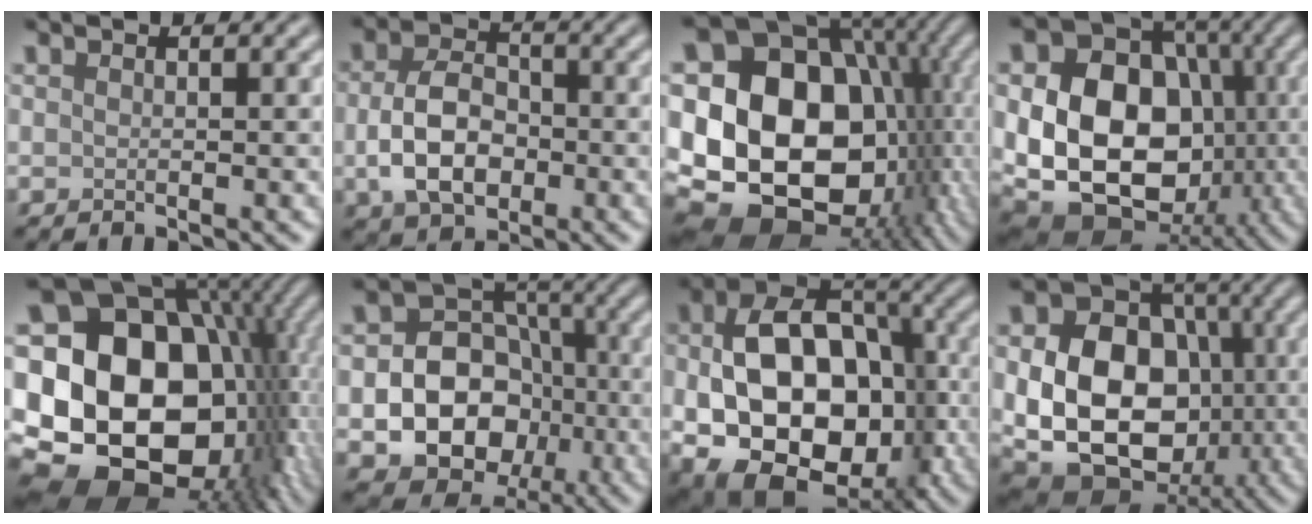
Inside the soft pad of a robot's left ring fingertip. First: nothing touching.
{"total": 6.1, "force": [-1.1, 4.1, 4.5], "torque": [-0.093, -0.003, -0.023]}
{"total": 20.5, "force": [-1.3, 15.7, 13.2], "torque": [-0.223, -0.006, 0.002]}
{"total": 15.5, "force": [-1.9, 11.8, 9.9], "torque": [-0.167, -0.009, -0.037]}
{"total": 22.6, "force": [-0.8, 16.7, 15.3], "torque": [-0.265, 0.000, -0.018]}
{"total": 10.6, "force": [-2.4, 8.7, 5.6], "torque": [-0.066, -0.007, -0.067]}
{"total": 16.0, "force": [-2.8, 10.9, 11.4], "torque": [-0.179, -0.030, -0.037]}
{"total": 13.9, "force": [-2.0, 10.3, 9.1], "torque": [-0.152, -0.008, -0.040]}